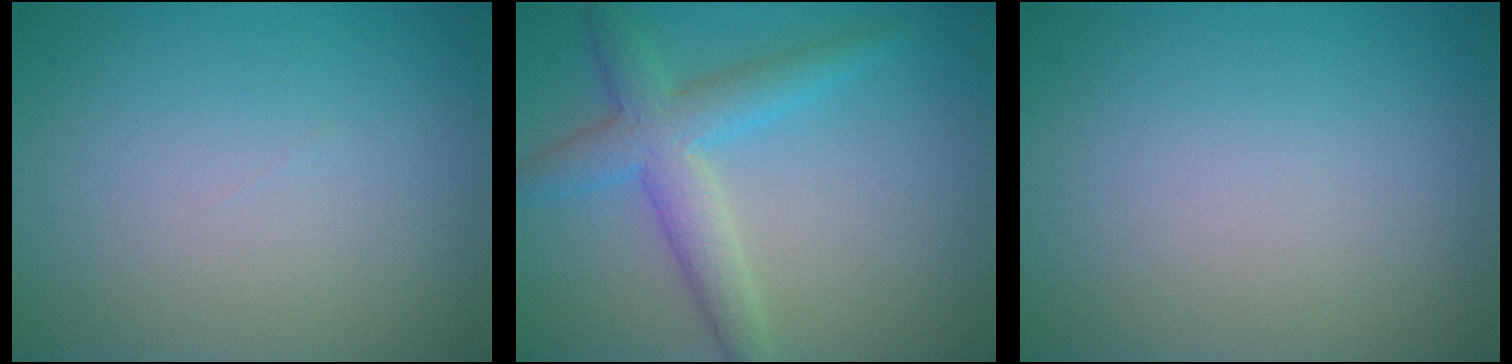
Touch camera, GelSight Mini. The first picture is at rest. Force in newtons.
{"total": 4.6, "press": 4.6, "slide": 0.1}
{"total": 0.0}